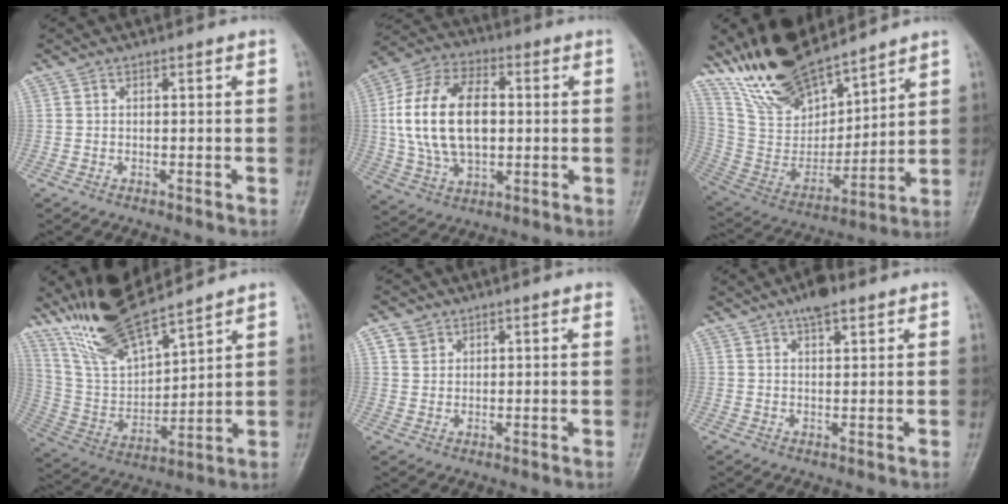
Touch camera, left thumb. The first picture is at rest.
{"total": 18.0, "force": [1.3, 11.0, 14.2], "torque": [-0.260, 0.012, 0.025]}
{"total": 19.3, "force": [16.0, 6.9, 8.2], "torque": [-0.112, -0.083, 0.310]}
{"total": 15.7, "force": [13.7, 3.3, 7.0], "torque": [-0.116, -0.067, 0.277]}
{"total": 4.8, "force": [3.3, 3.1, 1.4], "torque": [-0.001, -0.019, 0.057]}
{"total": 5.6, "force": [3.7, 2.1, 3.6], "torque": [-0.044, -0.010, 0.058]}